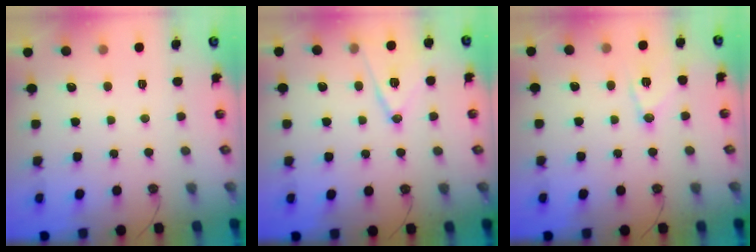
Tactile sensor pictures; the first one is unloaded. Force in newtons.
{"total": 13.4, "press": 12.9, "slide": 3.4}
{"total": 10.9, "press": 10.9, "slide": 0.7}